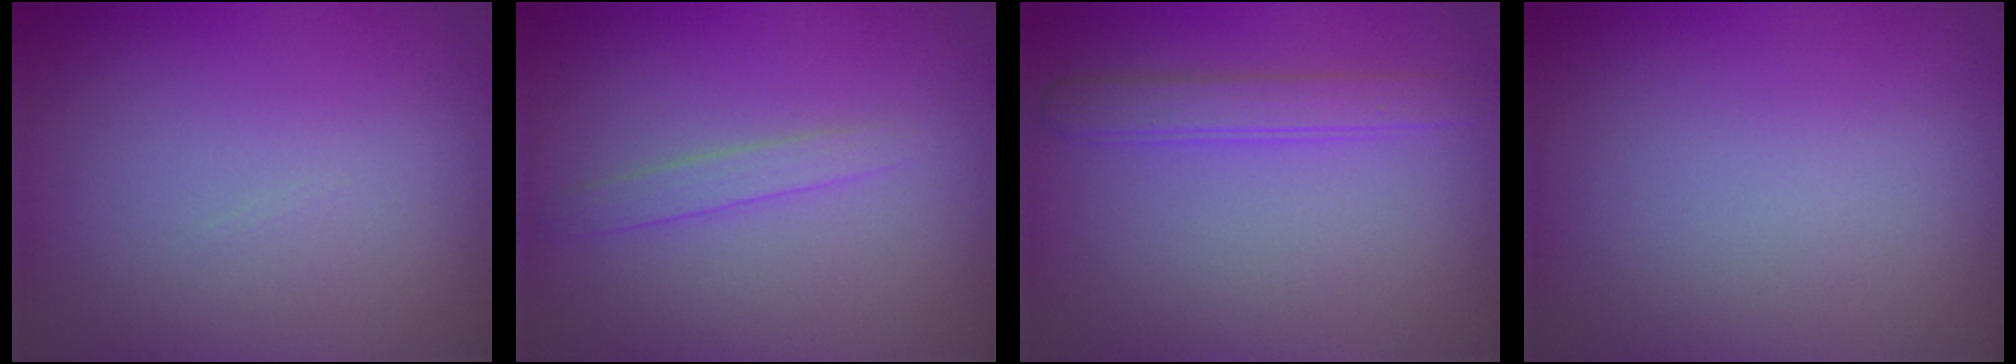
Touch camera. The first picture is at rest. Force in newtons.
{"total": 1.3, "press": 1.3, "slide": 0.0}
{"total": 2.2, "press": 2.2, "slide": 0.2}
{"total": 0.0}